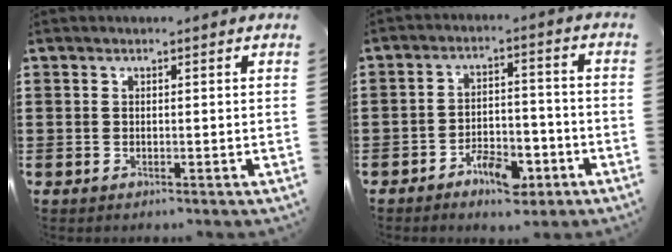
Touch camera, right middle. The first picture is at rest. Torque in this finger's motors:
{"motor_torque": [0.16, -0.22, 0.16, 0.06]}